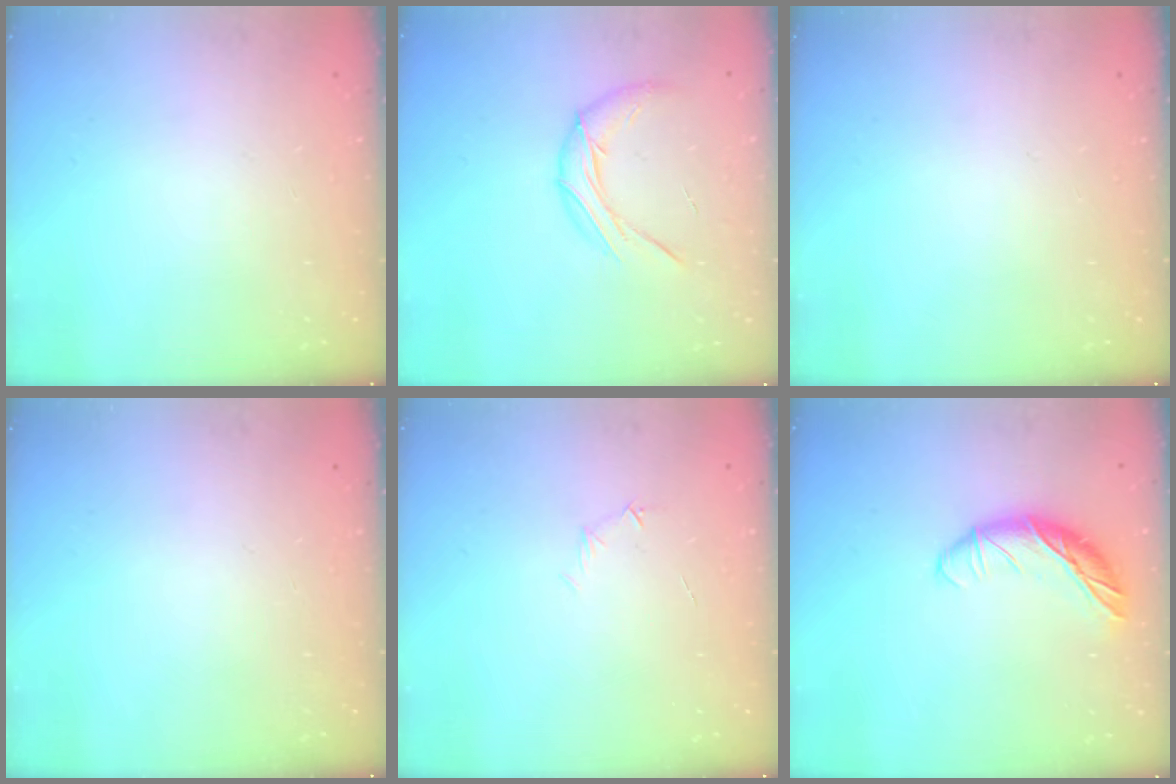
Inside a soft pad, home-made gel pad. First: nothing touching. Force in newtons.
{"total": 10.5, "press": 10.4, "slide": 1.0}
{"total": 0.0}
{"total": 0.0}
{"total": 4.1, "press": 3.9, "slide": 1.3}
{"total": 12.9, "press": 12.9, "slide": 0.5}